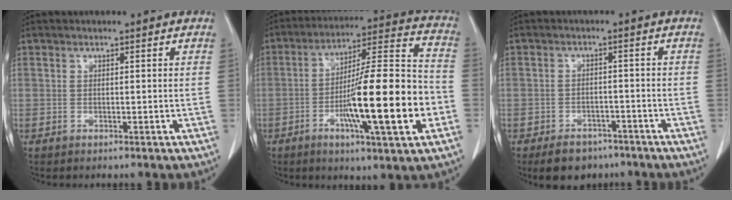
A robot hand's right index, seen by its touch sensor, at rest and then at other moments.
{"total": 19.7, "force": [-5.3, 1.6, 18.9], "torque": [-0.295, 0.002, -0.082]}
{"total": 6.3, "force": [-4.7, 3.6, 1.9], "torque": [-0.028, 0.004, -0.069]}